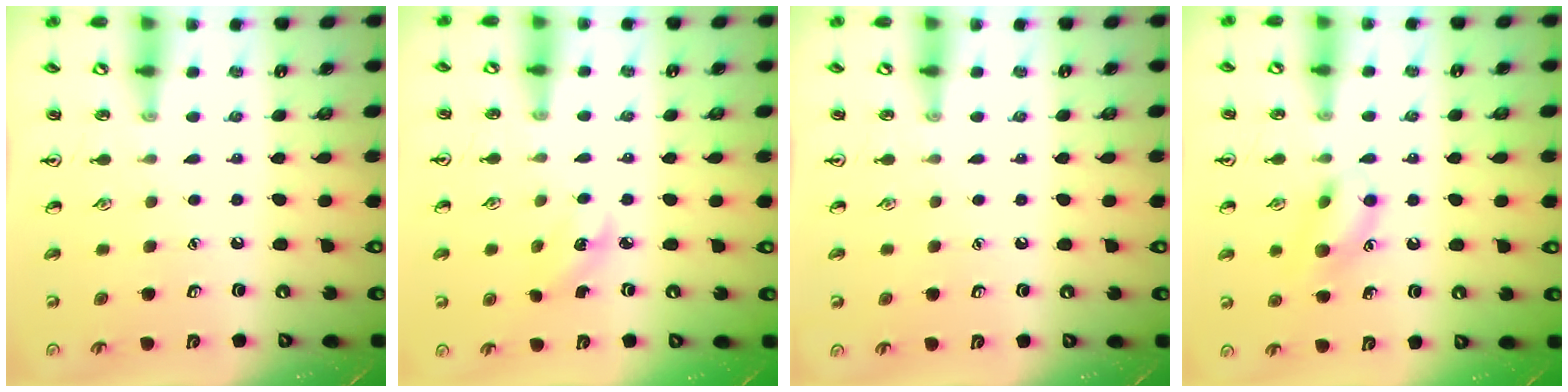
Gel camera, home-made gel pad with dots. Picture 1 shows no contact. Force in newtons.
{"total": 2.3, "press": 2.1, "slide": 0.8}
{"total": 0.0}
{"total": 11.0, "press": 10.9, "slide": 1.6}